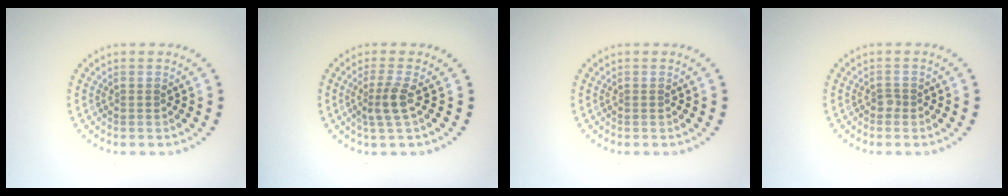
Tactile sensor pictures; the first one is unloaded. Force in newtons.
{"total": 2.3, "press": 1.7, "slide": 1.6}
{"total": 0.0}
{"total": 0.7, "press": 0.5, "slide": 0.5}